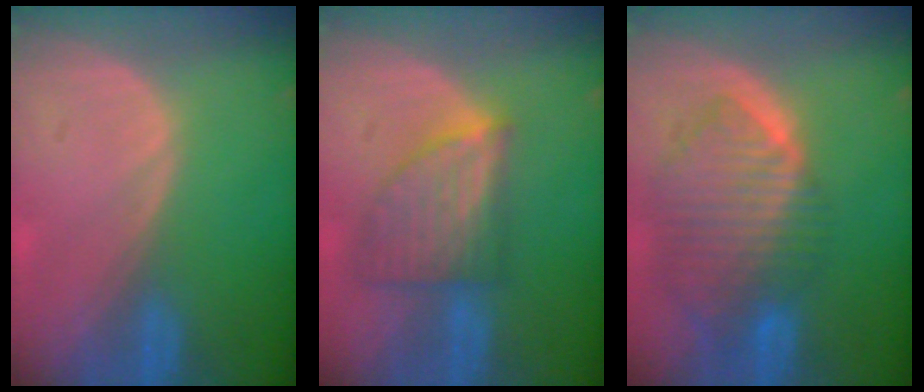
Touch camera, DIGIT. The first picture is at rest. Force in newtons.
{"total": 7.3, "press": 6.8, "slide": 2.7}
{"total": 10.0, "press": 8.6, "slide": 5.1}